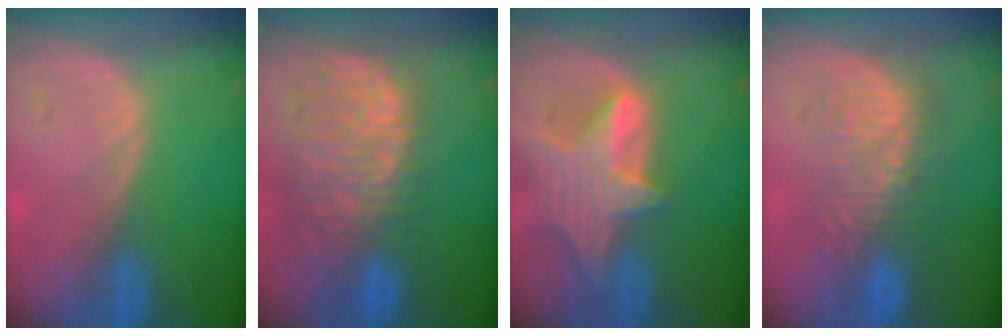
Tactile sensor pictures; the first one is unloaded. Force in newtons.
{"total": 12.9, "press": 10.6, "slide": 7.2}
{"total": 8.5, "press": 7.6, "slide": 3.9}
{"total": 8.9, "press": 8.6, "slide": 2.0}